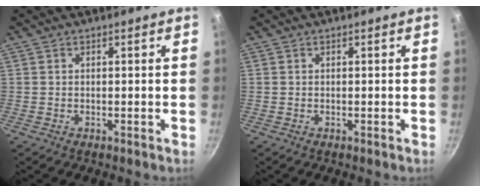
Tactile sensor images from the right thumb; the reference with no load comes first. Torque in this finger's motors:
{"motor_torque": [0.00, 0.00, -0.14, 0.14, 0.00]}